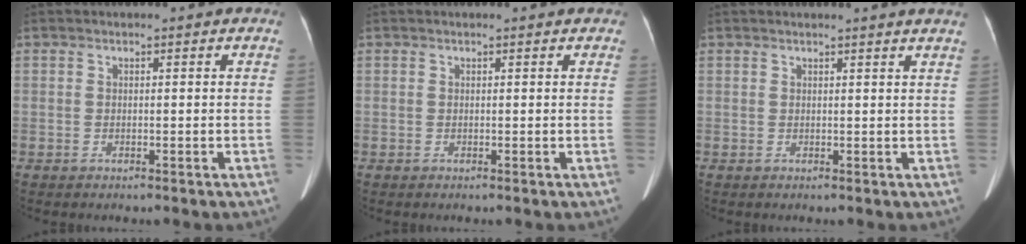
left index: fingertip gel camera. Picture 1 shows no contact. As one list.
[{"total": 1.6, "force": [1.5, 0.4, 0.5], "torque": [-0.012, 0.007, 0.006]}, {"total": 3.4, "force": [3.1, -0.7, 1.3], "torque": [-0.017, 0.000, 0.026]}]